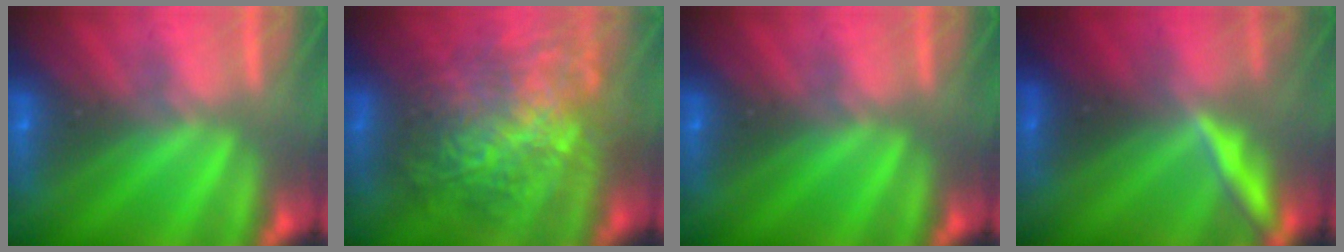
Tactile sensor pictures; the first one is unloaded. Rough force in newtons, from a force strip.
{"total": 7.6}
{"total": 0.0}
{"total": 1.9}